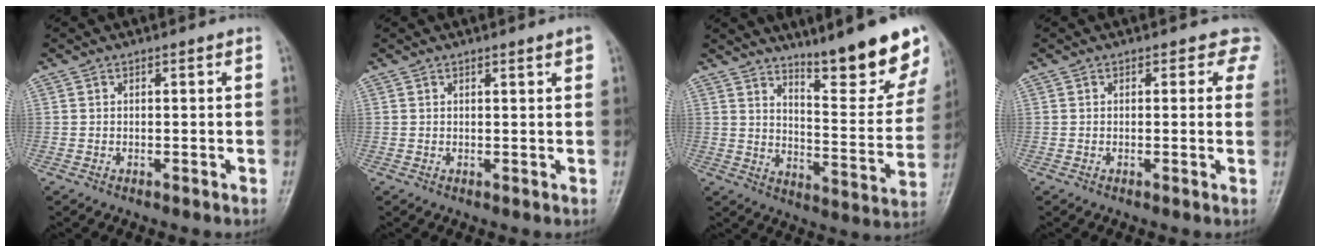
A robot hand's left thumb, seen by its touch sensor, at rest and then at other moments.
{"total": 1.6, "force": [1.0, 0.1, 1.2], "torque": [-0.018, -0.004, 0.012]}
{"total": 16.9, "force": [12.3, 3.2, 11.2], "torque": [-0.117, -0.090, 0.187]}
{"total": 3.4, "force": [2.1, 2.3, 1.3], "torque": [0.022, -0.007, 0.002]}